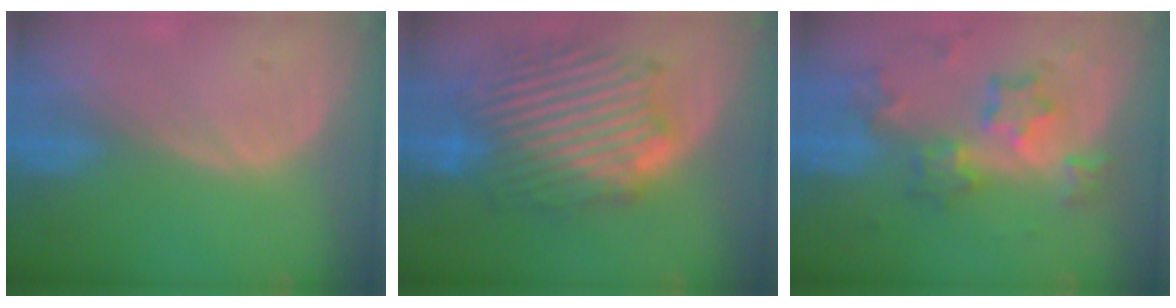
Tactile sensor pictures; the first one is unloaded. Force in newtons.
{"total": 12.7, "press": 12.6, "slide": 1.1}
{"total": 8.5, "press": 7.4, "slide": 4.1}